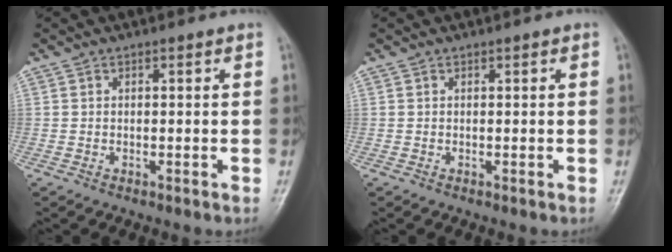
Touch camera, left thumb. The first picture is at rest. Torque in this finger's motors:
{"motor_torque": [0.08, 0.00, -0.22, -0.12, 0.00]}